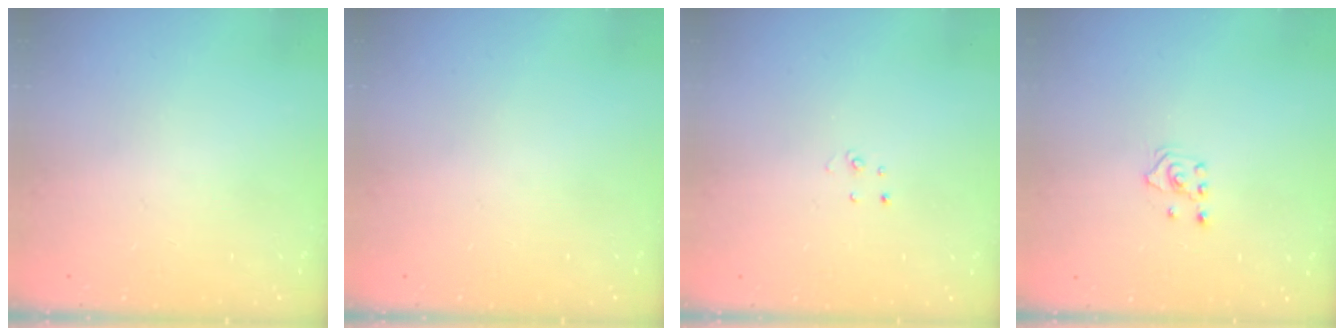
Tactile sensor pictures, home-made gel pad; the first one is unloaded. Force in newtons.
{"total": 0.0}
{"total": 2.7, "press": 2.7, "slide": 0.3}
{"total": 2.0, "press": 1.8, "slide": 0.9}